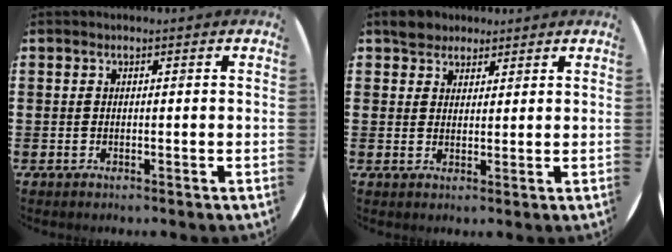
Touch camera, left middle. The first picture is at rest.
{"total": 3.0, "force": [2.6, 1.5, 0.0], "torque": [0.006, 0.003, 0.048]}